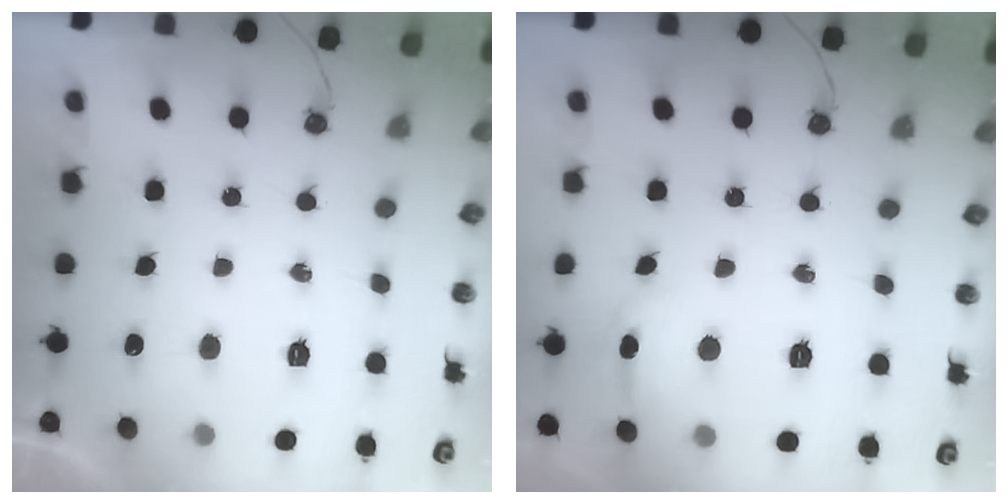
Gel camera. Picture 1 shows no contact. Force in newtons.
{"total": 8.2, "press": 8.1, "slide": 1.2}